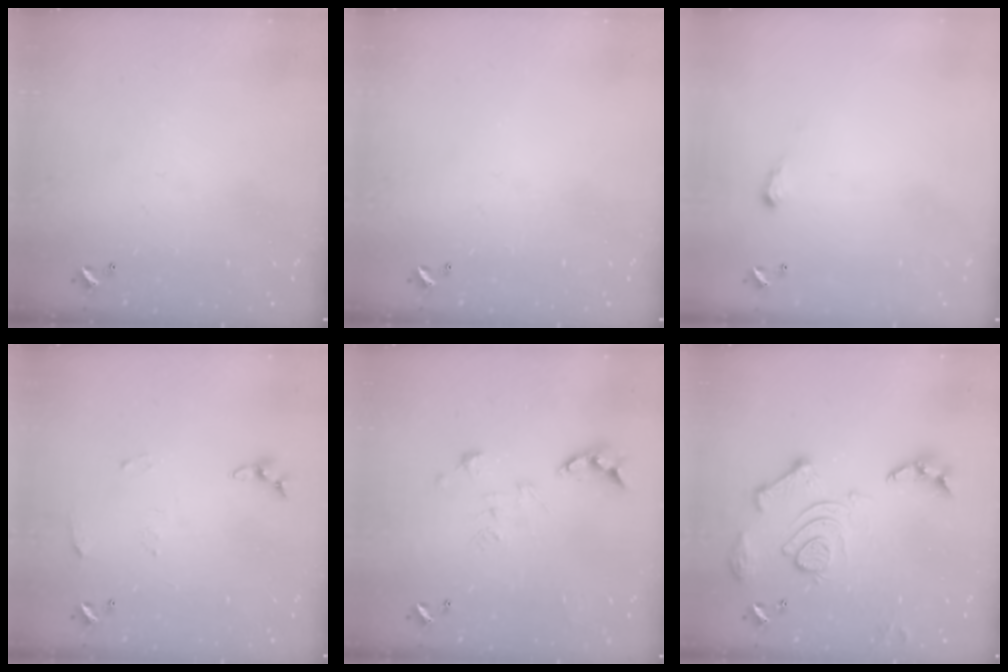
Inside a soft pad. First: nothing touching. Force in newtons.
{"total": 0.0}
{"total": 2.0, "press": 2.0, "slide": 0.3}
{"total": 6.4, "press": 6.4, "slide": 0.7}
{"total": 2.7, "press": 2.2, "slide": 1.5}
{"total": 16.1, "press": 16.0, "slide": 1.8}